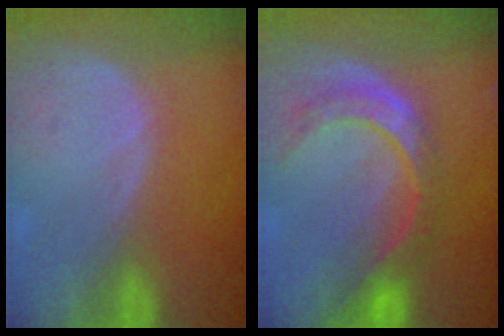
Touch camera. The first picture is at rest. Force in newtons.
{"total": 8.8, "press": 7.3, "slide": 4.9}